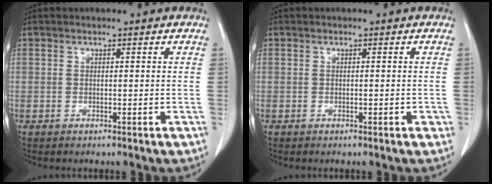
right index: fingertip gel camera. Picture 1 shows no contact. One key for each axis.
{"total": 1.3, "fx": -0.3, "fy": 0.6, "fz": 1.1, "tx": -0.025, "ty": 0.004, "tz": 0.000}